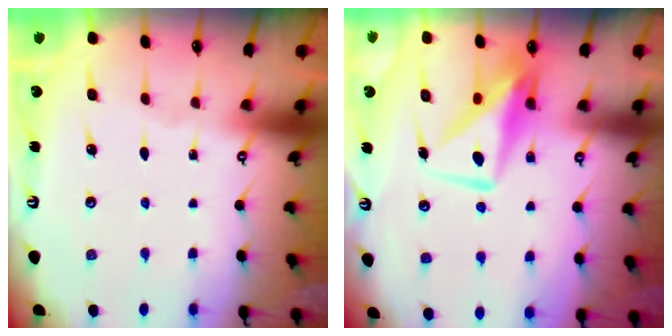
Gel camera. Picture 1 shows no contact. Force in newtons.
{"total": 8.5, "press": 8.5, "slide": 0.8}